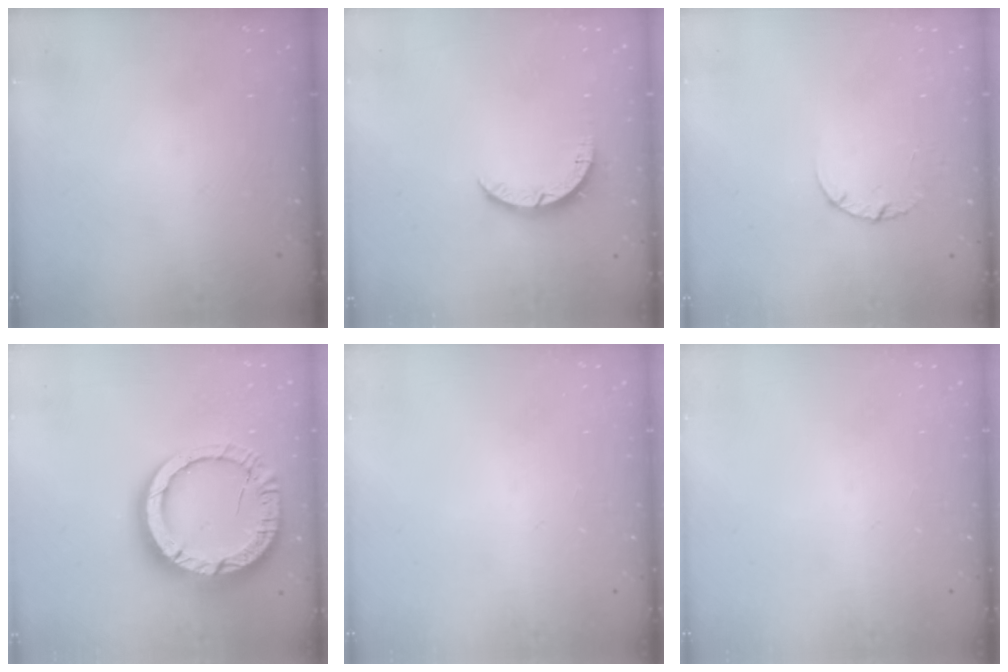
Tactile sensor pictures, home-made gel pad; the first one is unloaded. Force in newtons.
{"total": 3.5, "press": 3.5, "slide": 0.3}
{"total": 2.6, "press": 2.6, "slide": 0.3}
{"total": 18.6, "press": 18.5, "slide": 1.6}
{"total": 0.0}
{"total": 0.0}